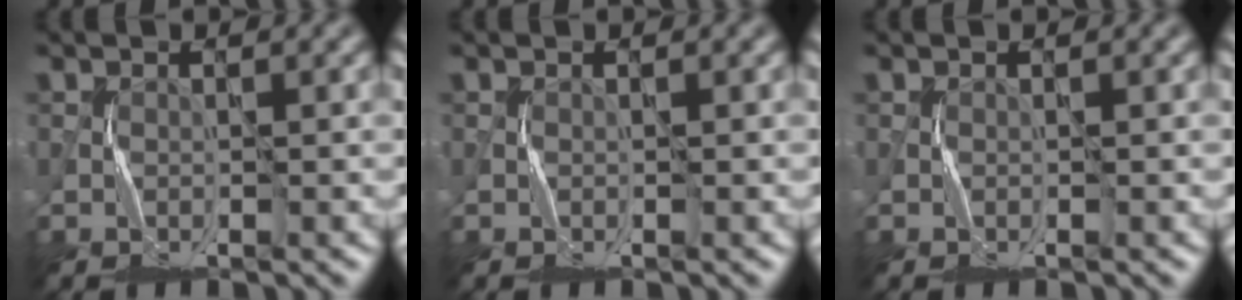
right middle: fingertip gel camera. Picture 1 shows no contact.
{"total": 0.0}
{"total": 0.0}